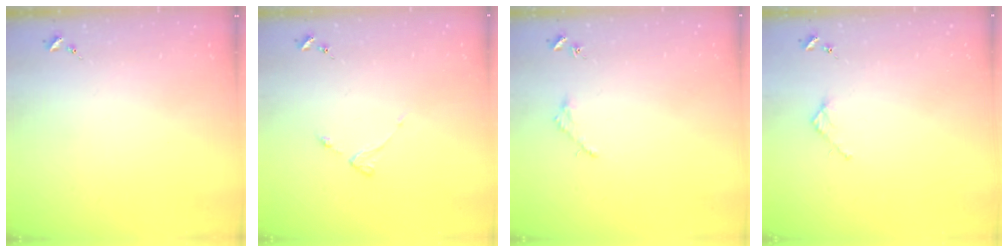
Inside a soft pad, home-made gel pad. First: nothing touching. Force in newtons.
{"total": 2.8, "press": 2.7, "slide": 0.5}
{"total": 1.6, "press": 1.6, "slide": 0.2}
{"total": 2.7, "press": 2.7, "slide": 0.2}